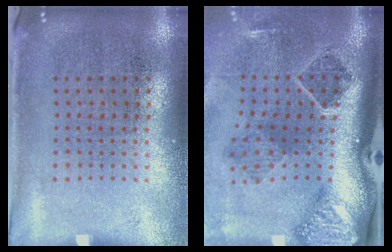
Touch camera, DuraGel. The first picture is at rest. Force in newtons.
{"total": 3.0, "press": 1.9, "slide": 2.3}